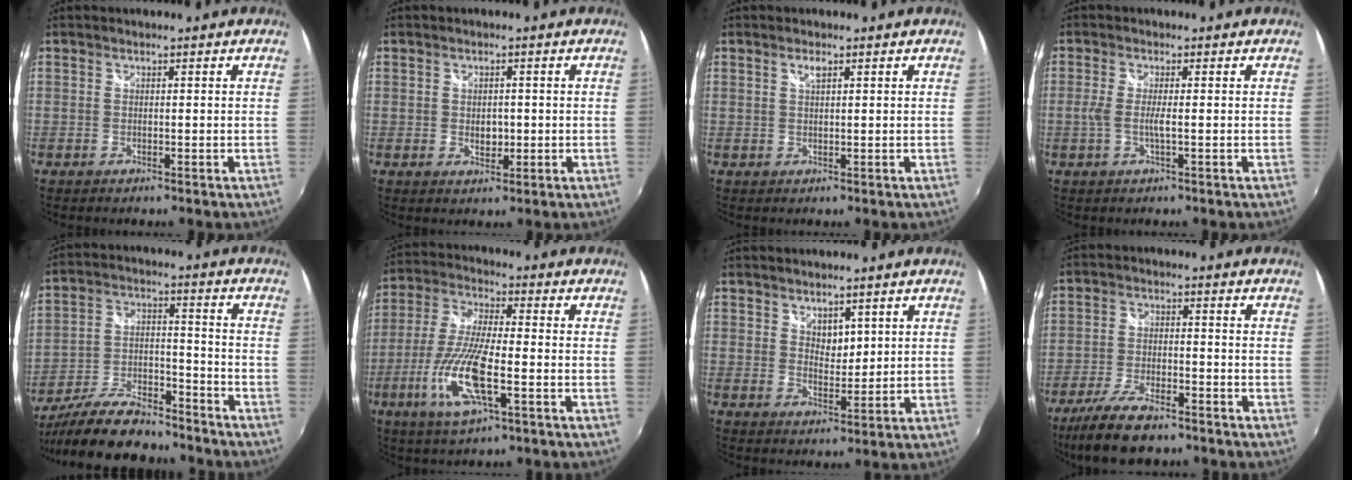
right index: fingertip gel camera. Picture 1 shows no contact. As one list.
[{"total": 2.6, "force": [-0.2, 1.9, 1.8], "torque": [-0.028, -0.002, -0.003]}, {"total": 1.4, "force": [0.9, 0.3, 1.0], "torque": [-0.017, 0.002, 0.014]}, {"total": 2.7, "force": [-0.6, -0.3, 2.6], "torque": [-0.055, -0.004, -0.014]}, {"total": 17.4, "force": [-14.5, 5.1, 8.2], "torque": [-0.164, -0.011, -0.235]}, {"total": 13.6, "force": [-4.7, 3.2, 12.3], "torque": [-0.266, -0.014, -0.093]}, {"total": 3.6, "force": [2.3, 2.1, 1.8], "torque": [-0.022, -0.003, 0.041]}, {"total": 11.6, "force": [-8.9, 3.6, 6.5], "torque": [-0.150, -0.025, -0.158]}]